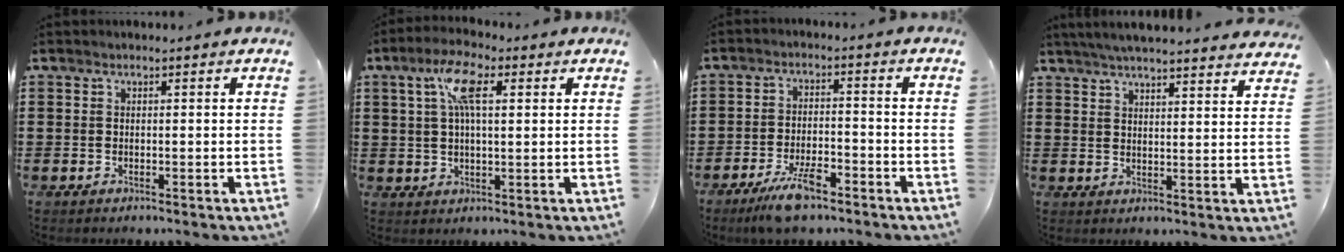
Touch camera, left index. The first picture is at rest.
{"total": 7.4, "force": [2.8, 2.8, 6.3], "torque": [-0.141, 0.009, 0.045]}
{"total": 6.1, "force": [-4.3, 1.7, 4.0], "torque": [-0.075, 0.005, -0.077]}
{"total": 4.9, "force": [4.7, -0.3, 1.2], "torque": [-0.040, -0.022, 0.085]}